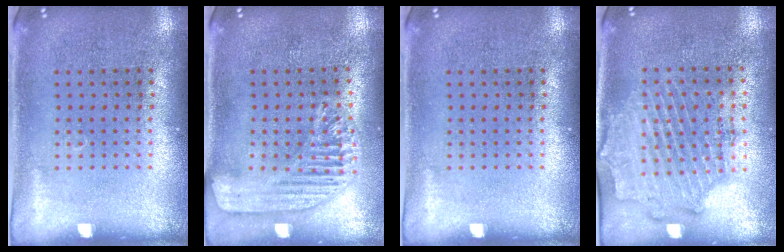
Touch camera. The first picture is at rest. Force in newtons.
{"total": 1.7, "press": 1.6, "slide": 0.5}
{"total": 0.0}
{"total": 1.8, "press": 1.7, "slide": 0.7}